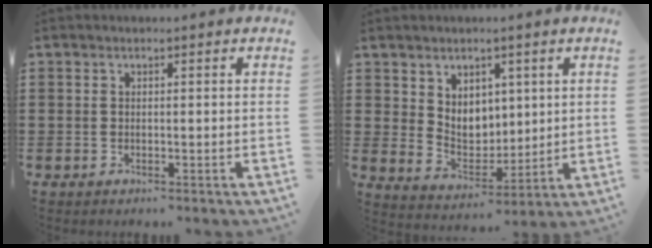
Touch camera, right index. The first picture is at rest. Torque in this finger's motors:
{"motor_torque": [0.70, 0.77, 0.23, 0.03]}